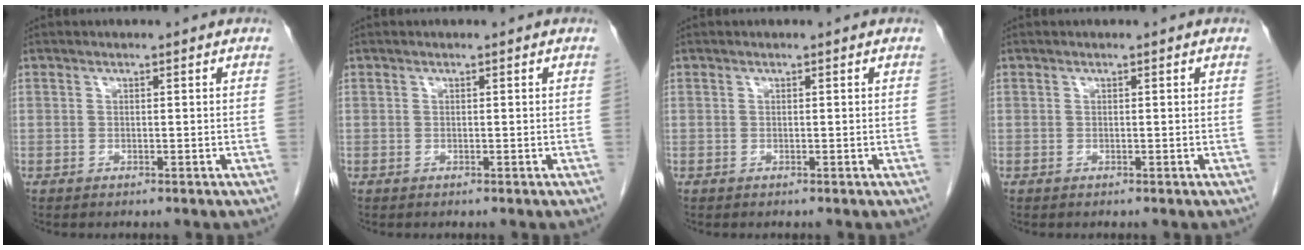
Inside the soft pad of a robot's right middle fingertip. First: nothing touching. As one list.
[{"total": 0.0}, {"total": 0.0}, {"total": 0.0}]